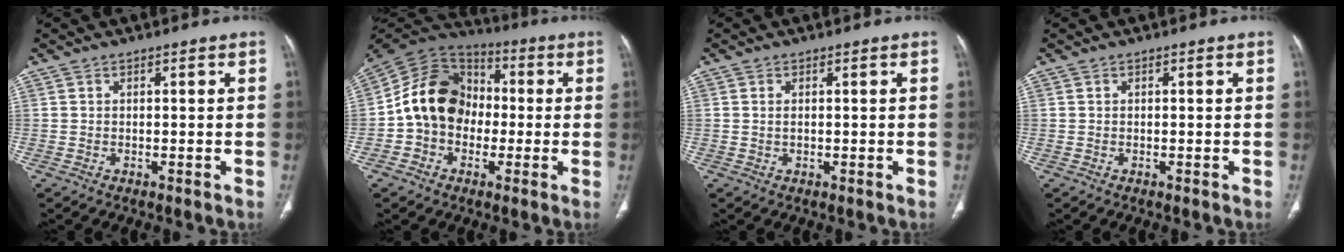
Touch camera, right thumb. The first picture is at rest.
{"total": 14.9, "force": [-1.2, 12.0, 8.9], "torque": [-0.130, 0.037, -0.034]}
{"total": 0.9, "force": [0.1, 0.5, 0.7], "torque": [-0.016, 0.000, 0.004]}
{"total": 0.0}